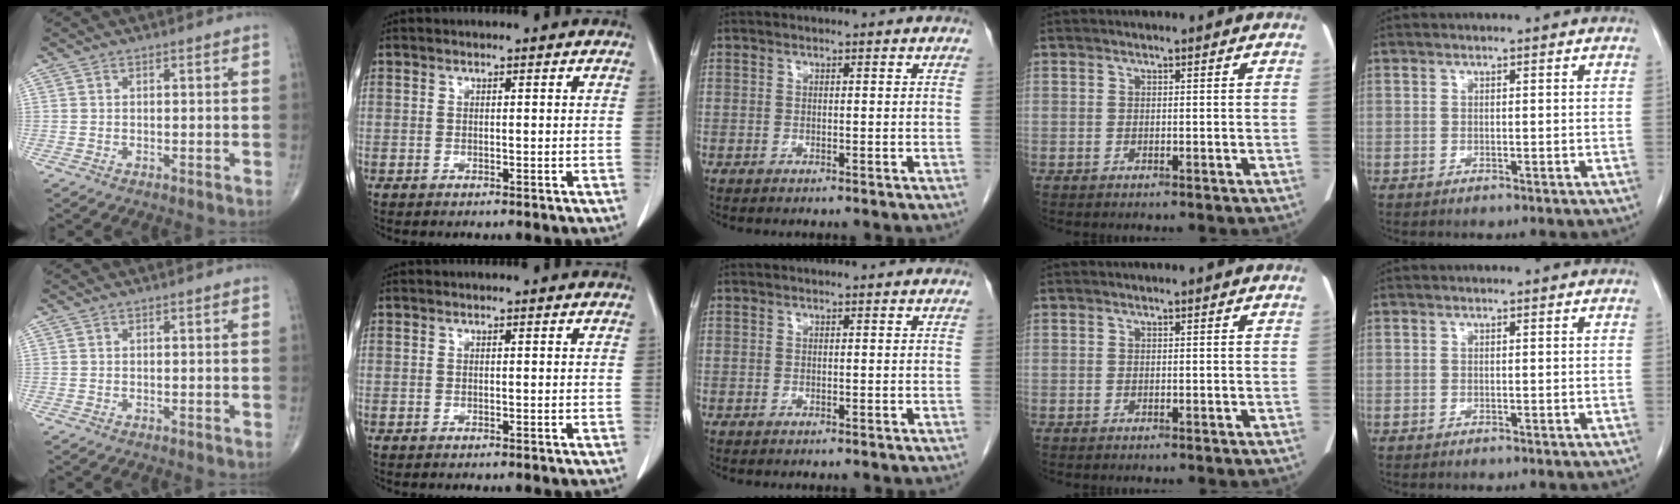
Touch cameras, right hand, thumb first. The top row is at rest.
{}